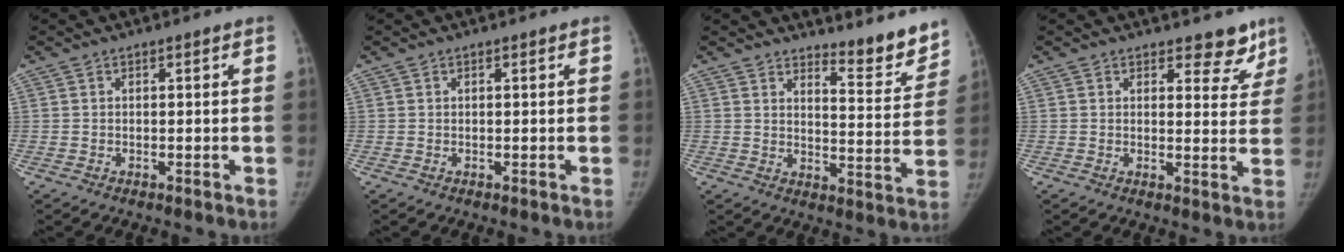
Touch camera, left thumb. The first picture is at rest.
{"total": 0.0}
{"total": 9.0, "force": [8.3, 2.1, 2.9], "torque": [-0.007, -0.084, 0.110]}
{"total": 5.6, "force": [4.5, 2.8, 1.7], "torque": [0.022, -0.031, 0.048]}